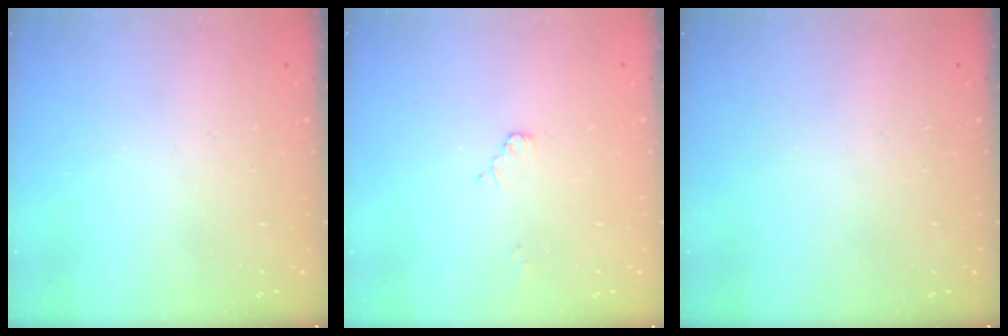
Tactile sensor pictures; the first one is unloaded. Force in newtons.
{"total": 2.0, "press": 1.9, "slide": 0.3}
{"total": 0.0}